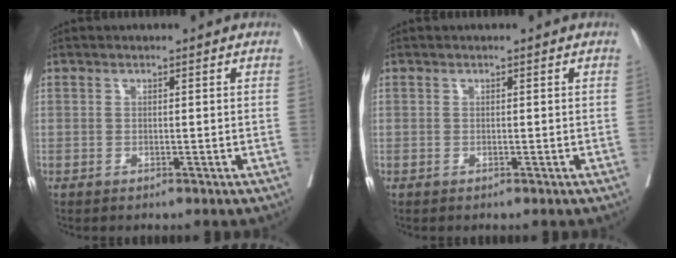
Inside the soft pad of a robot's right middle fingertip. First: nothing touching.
{"total": 0.0}